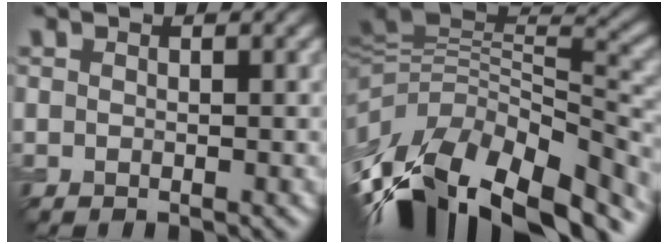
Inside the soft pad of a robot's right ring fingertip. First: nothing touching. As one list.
[{"total": 15.5, "force": [-8.6, 7.3, 10.6], "torque": [-0.223, 0.003, -0.140]}]